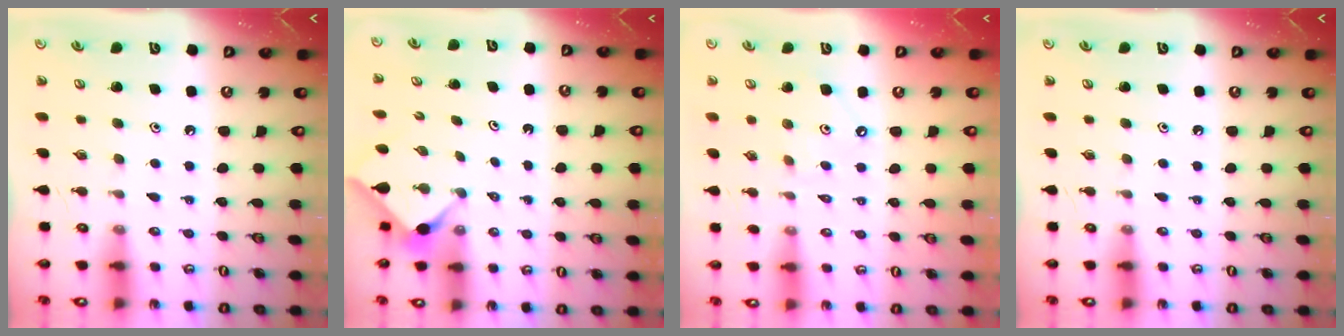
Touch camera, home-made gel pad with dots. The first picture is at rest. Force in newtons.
{"total": 3.0, "press": 3.0, "slide": 0.4}
{"total": 4.3, "press": 4.3, "slide": 0.0}
{"total": 0.0}